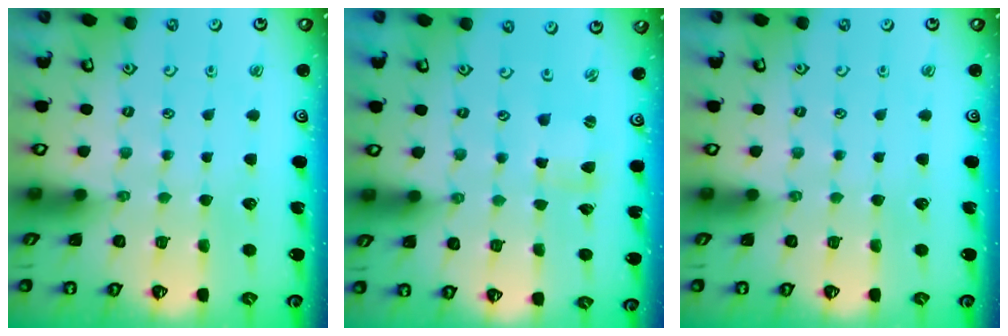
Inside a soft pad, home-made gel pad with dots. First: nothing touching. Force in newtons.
{"total": 0.6, "press": 0.6, "slide": 0.1}
{"total": 0.0}